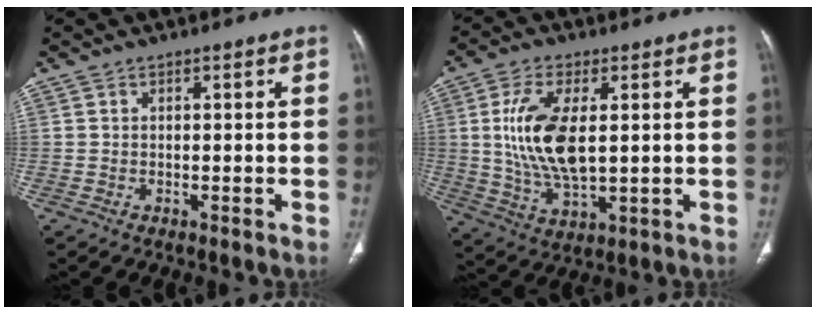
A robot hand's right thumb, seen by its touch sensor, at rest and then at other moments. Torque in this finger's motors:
{"motor_torque": [1.99, 2.02, 1.80, 0.54, 0.20]}